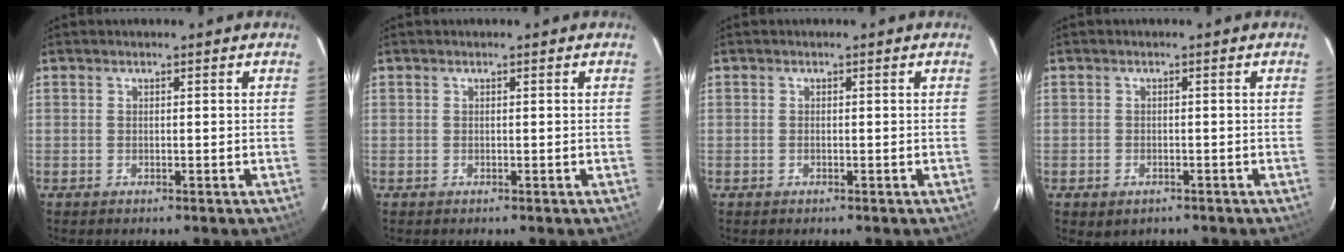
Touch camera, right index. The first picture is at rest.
{"total": 0.0}
{"total": 0.0}
{"total": 2.5, "force": [-1.2, 2.0, 1.0], "torque": [-0.022, -0.003, -0.012]}